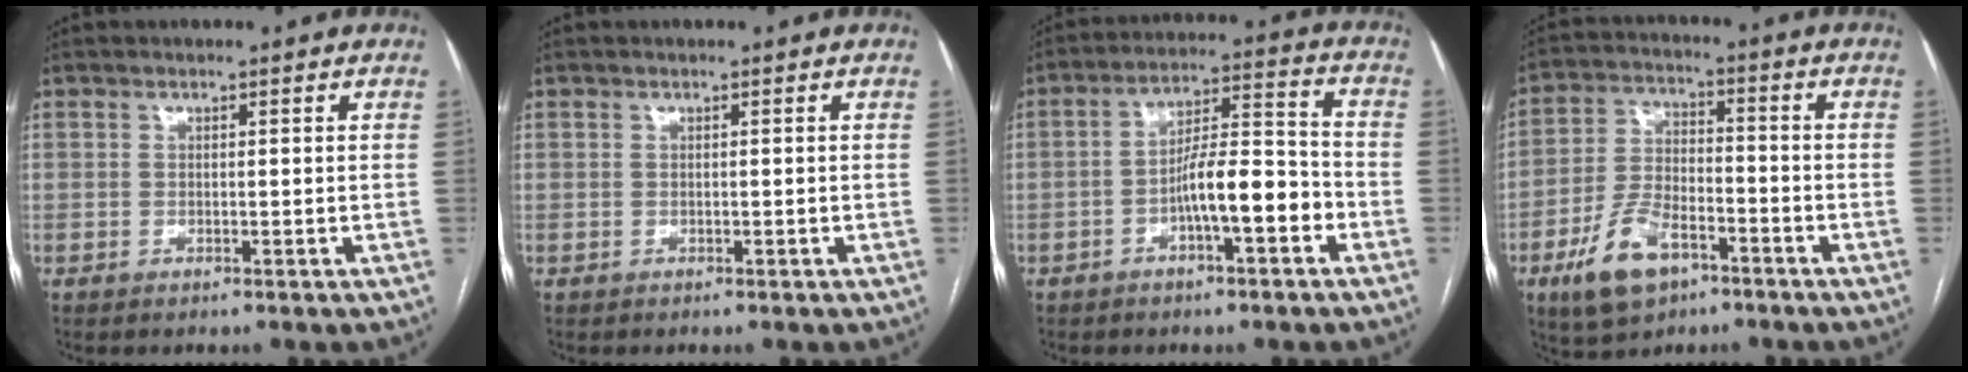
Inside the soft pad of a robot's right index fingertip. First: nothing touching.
{"total": 0.0}
{"total": 9.6, "force": [-3.7, 1.9, 8.7], "torque": [-0.147, 0.023, -0.058]}
{"total": 10.8, "force": [-6.1, 5.1, 7.4], "torque": [-0.161, 0.002, -0.106]}